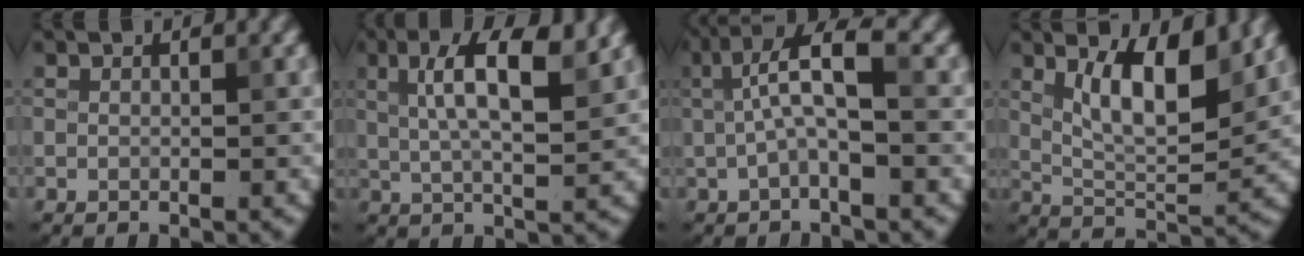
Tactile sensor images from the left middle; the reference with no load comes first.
{"total": 7.3, "force": [2.6, 2.1, 6.5], "torque": [-0.109, 0.008, 0.042]}
{"total": 4.8, "force": [0.6, 1.3, 4.6], "torque": [-0.089, 0.018, 0.003]}
{"total": 6.9, "force": [2.7, 2.4, 5.8], "torque": [-0.100, -0.004, 0.051]}